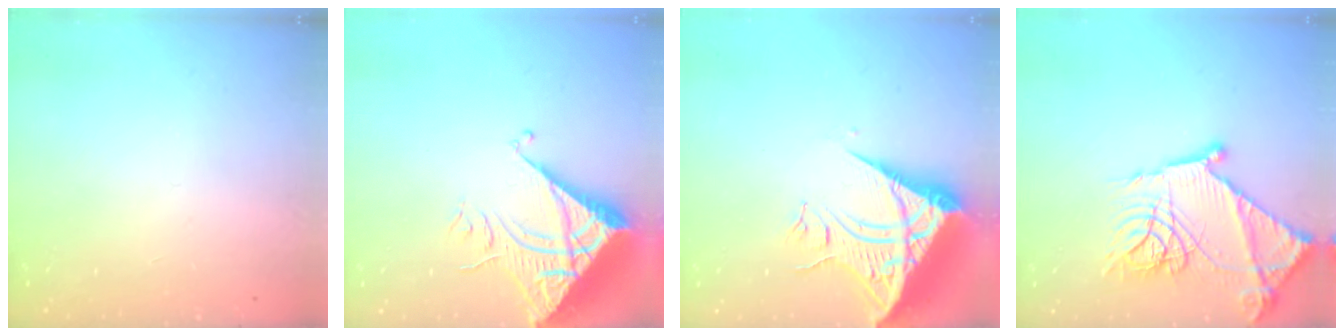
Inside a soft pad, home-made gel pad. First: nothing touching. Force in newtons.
{"total": 11.2, "press": 11.2, "slide": 0.9}
{"total": 14.7, "press": 14.6, "slide": 1.5}
{"total": 21.3, "press": 21.2, "slide": 1.6}